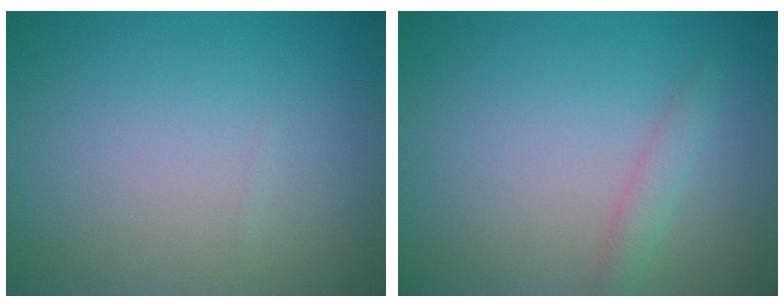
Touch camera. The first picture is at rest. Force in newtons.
{"total": 1.4, "press": 1.4, "slide": 0.1}